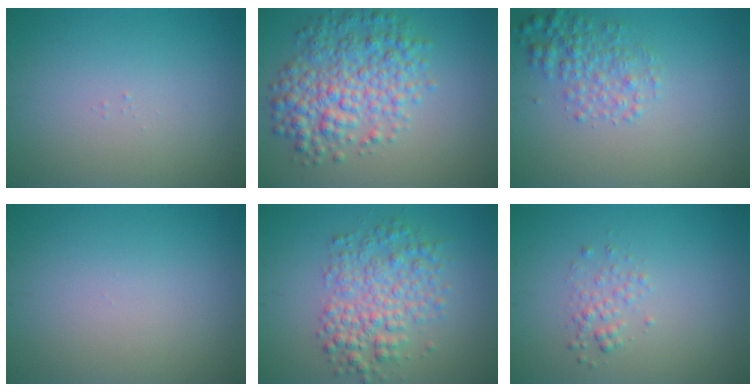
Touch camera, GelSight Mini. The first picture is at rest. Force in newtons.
{"total": 6.5, "press": 6.5, "slide": 0.1}
{"total": 2.9, "press": 2.9, "slide": 0.1}
{"total": 0.0}
{"total": 4.9, "press": 4.9, "slide": 0.1}
{"total": 1.4, "press": 1.4, "slide": 0.1}